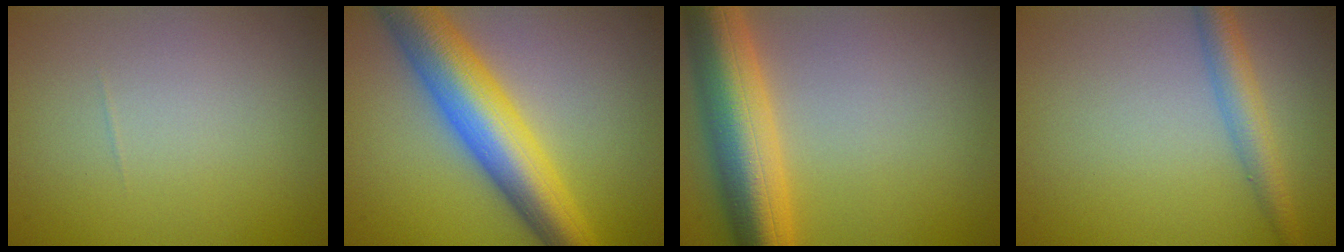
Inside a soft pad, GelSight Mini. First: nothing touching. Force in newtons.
{"total": 9.3, "press": 9.3, "slide": 0.2}
{"total": 9.2, "press": 9.2, "slide": 0.4}
{"total": 3.2, "press": 3.1, "slide": 0.2}